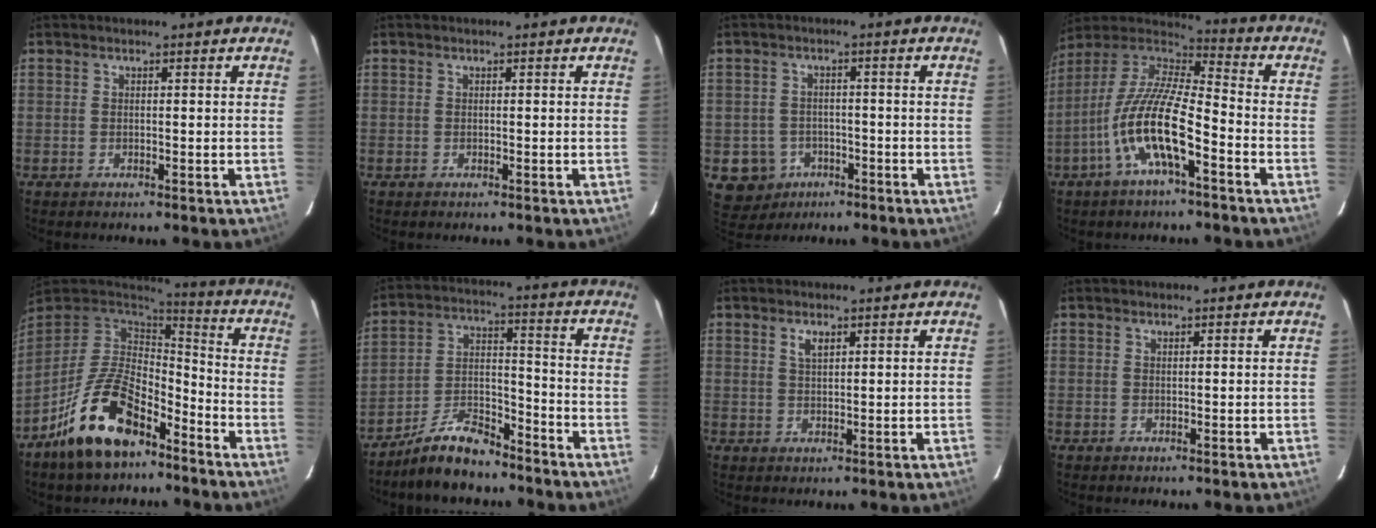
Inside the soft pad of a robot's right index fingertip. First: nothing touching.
{"total": 0.0}
{"total": 7.0, "force": [-2.9, 6.2, 1.2], "torque": [-0.047, 0.016, -0.034]}
{"total": 15.3, "force": [-6.4, 3.8, 13.4], "torque": [-0.260, -0.010, -0.127]}
{"total": 17.4, "force": [-10.7, 8.3, 11.0], "torque": [-0.222, 0.004, -0.187]}
{"total": 10.5, "force": [-8.6, 3.8, 4.8], "torque": [-0.106, 0.025, -0.156]}
{"total": 2.5, "force": [1.3, 1.1, 1.8], "torque": [-0.031, 0.002, 0.024]}
{"total": 0.0}